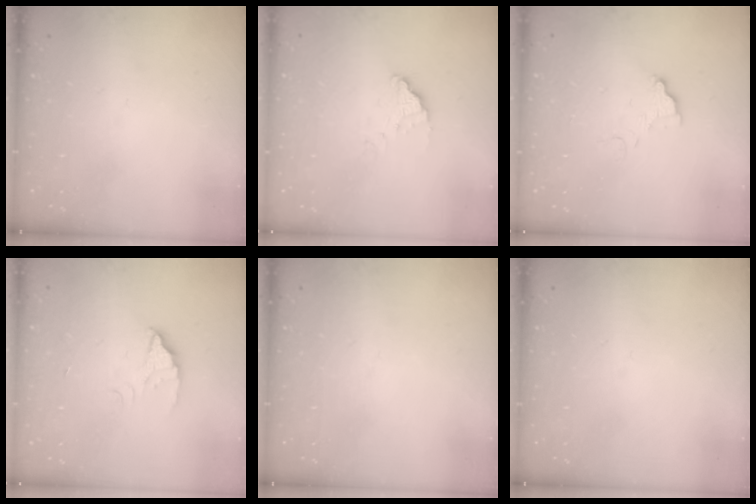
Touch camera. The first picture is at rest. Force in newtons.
{"total": 1.5, "press": 1.5, "slide": 0.1}
{"total": 5.2, "press": 5.2, "slide": 0.3}
{"total": 2.1, "press": 2.1, "slide": 0.1}
{"total": 0.0}
{"total": 0.0}